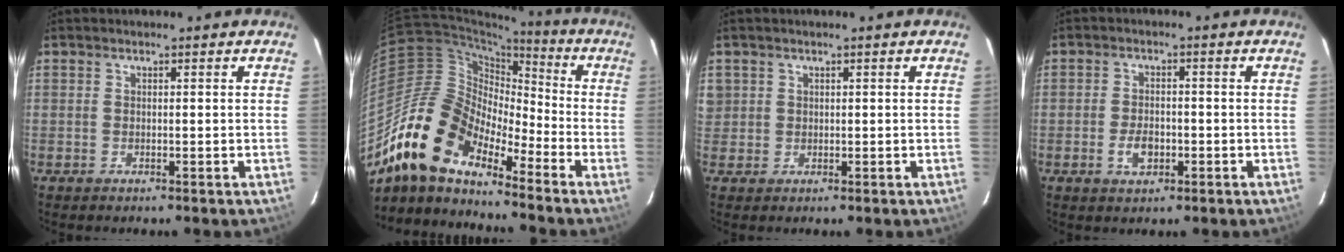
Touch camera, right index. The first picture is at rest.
{"total": 16.4, "force": [-12.4, 6.7, 8.4], "torque": [-0.149, -0.002, -0.247]}
{"total": 2.2, "force": [0.6, 2.1, 0.2], "torque": [0.007, 0.006, 0.008]}
{"total": 4.1, "force": [-1.5, 2.6, 2.8], "torque": [-0.056, 0.003, -0.023]}